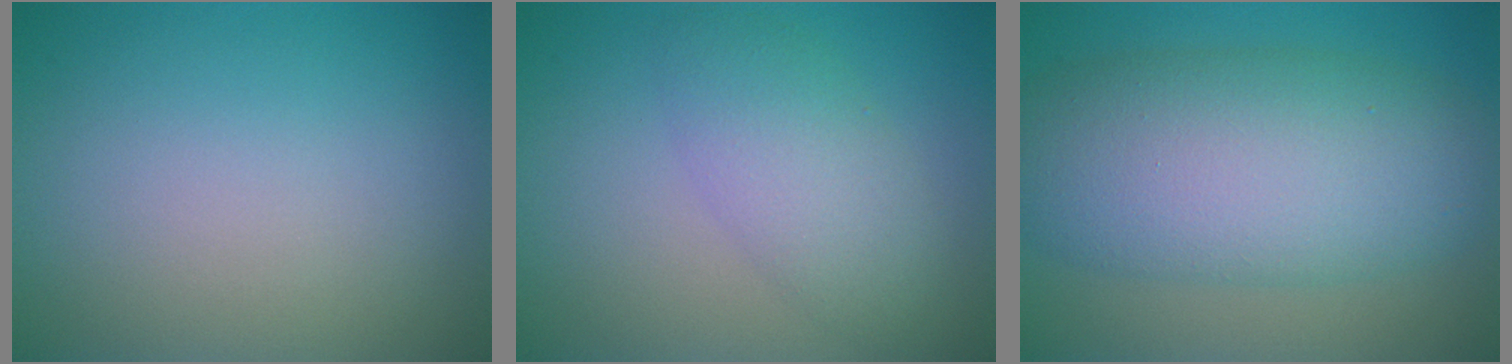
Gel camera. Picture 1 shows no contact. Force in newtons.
{"total": 4.1, "press": 4.1, "slide": 0.3}
{"total": 10.5, "press": 10.5, "slide": 0.2}